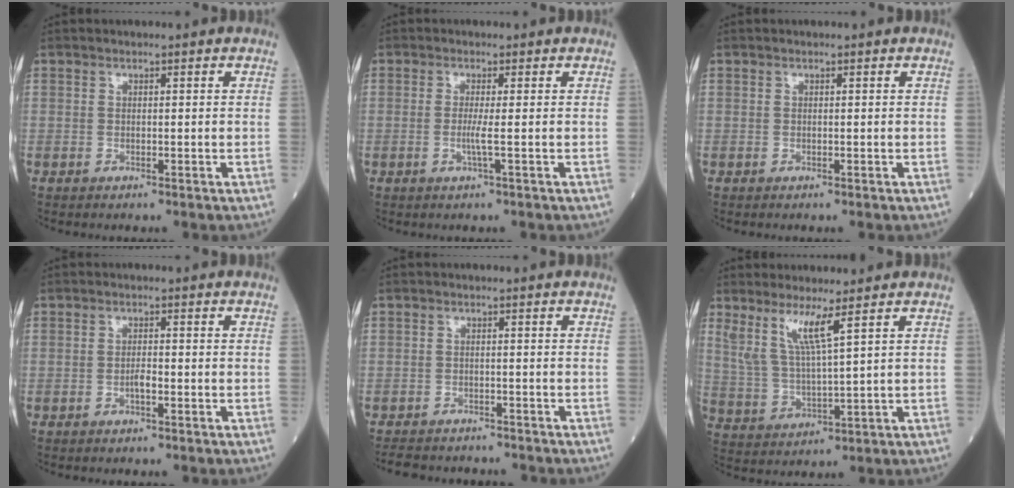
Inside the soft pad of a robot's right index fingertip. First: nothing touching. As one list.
[{"total": 2.1, "force": [-0.4, -0.5, 2.0], "torque": [-0.045, -0.003, -0.009]}, {"total": 0.0}, {"total": 1.6, "force": [-0.6, 0.3, 1.4], "torque": [-0.027, 0.001, -0.012]}, {"total": 7.6, "force": [-6.9, 2.4, 1.9], "torque": [-0.029, -0.004, -0.099]}, {"total": 6.5, "force": [3.9, -0.4, 5.2], "torque": [-0.110, -0.011, 0.084]}]